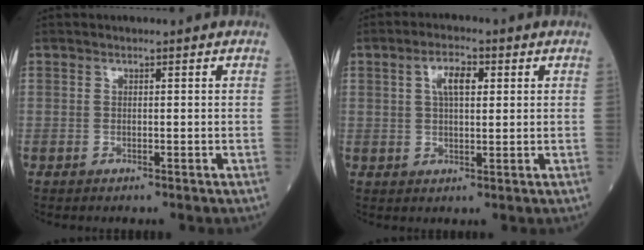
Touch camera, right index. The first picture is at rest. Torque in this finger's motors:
{"motor_torque": [0.04, 0.02, 0.05, 0.05]}